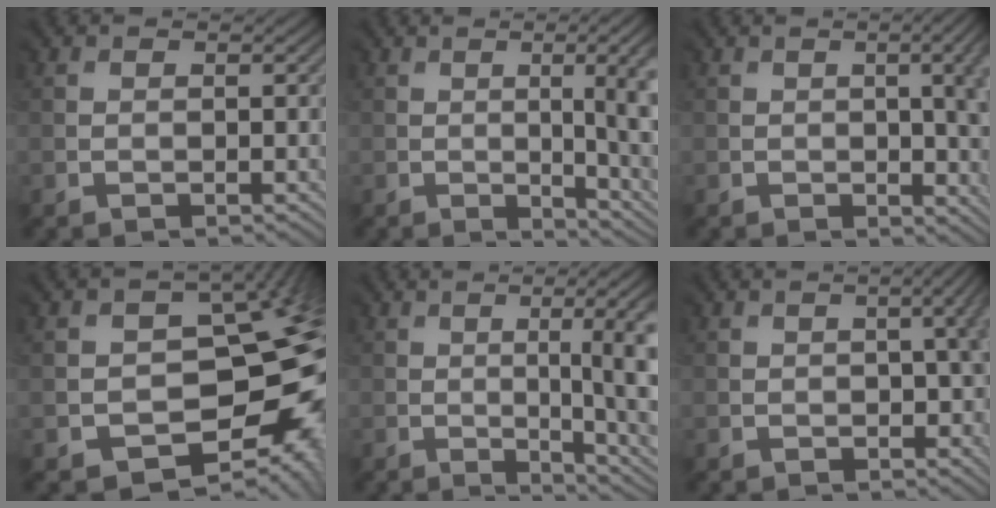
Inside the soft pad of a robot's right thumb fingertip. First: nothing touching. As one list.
[{"total": 7.9, "force": [-0.9, 1.9, 7.7], "torque": [-0.086, 0.011, -0.011]}, {"total": 10.9, "force": [-0.6, 4.6, 9.8], "torque": [-0.080, 0.010, -0.003]}, {"total": 12.6, "force": [-4.4, 9.0, 7.7], "torque": [-0.064, -0.015, -0.053]}, {"total": 9.8, "force": [-0.7, 2.2, 9.5], "torque": [-0.102, 0.015, -0.003]}, {"total": 7.5, "force": [-0.5, 3.0, 6.9], "torque": [-0.045, 0.003, -0.008]}]